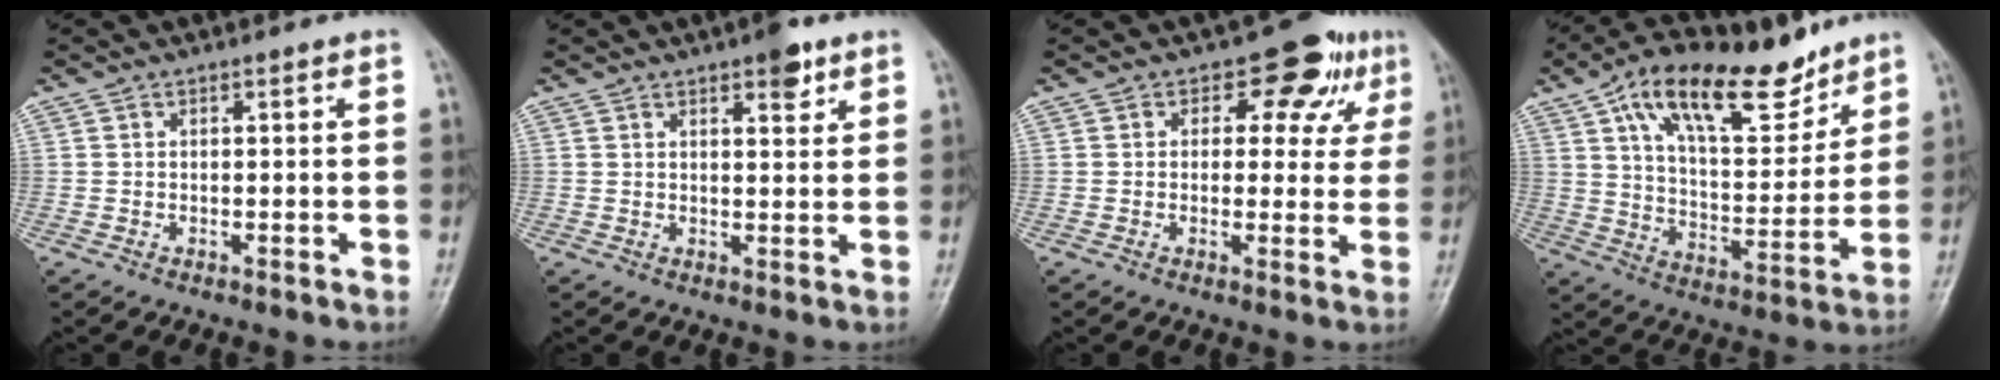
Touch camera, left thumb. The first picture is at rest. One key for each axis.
{"total": 4.5, "fx": 2.8, "fy": 1.7, "fz": 3.1, "tx": -0.028, "ty": -0.014, "tz": 0.037}
{"total": 9.3, "fx": 4.0, "fy": 5.9, "fz": 6.0, "tx": -0.022, "ty": -0.005, "tz": 0.044}
{"total": 20.1, "fx": 12.7, "fy": 8.6, "fz": 12.9, "tx": -0.170, "ty": -0.049, "tz": 0.218}